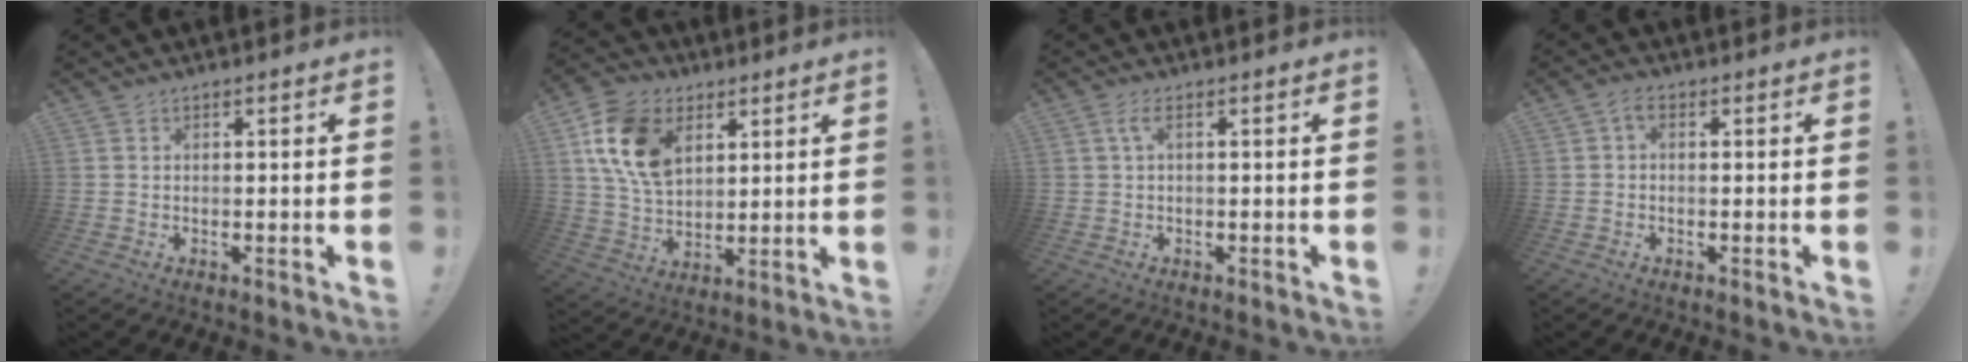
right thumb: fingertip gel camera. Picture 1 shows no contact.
{"total": 17.0, "force": [6.7, 11.7, 10.3], "torque": [-0.195, -0.019, 0.130]}
{"total": 2.6, "force": [0.5, 0.5, 2.5], "torque": [-0.055, 0.007, 0.008]}
{"total": 2.1, "force": [0.3, 1.1, 1.8], "torque": [-0.037, 0.004, 0.004]}